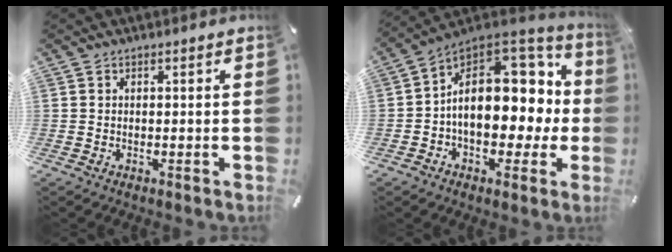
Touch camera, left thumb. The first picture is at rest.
{"total": 18.1, "force": [2.0, 12.4, 13.1], "torque": [-0.199, -0.019, 0.041]}